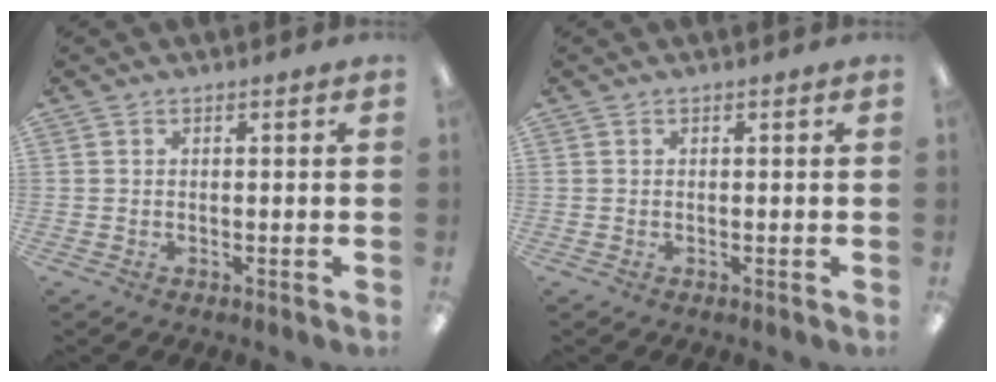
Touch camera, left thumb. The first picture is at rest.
{"total": 0.0}